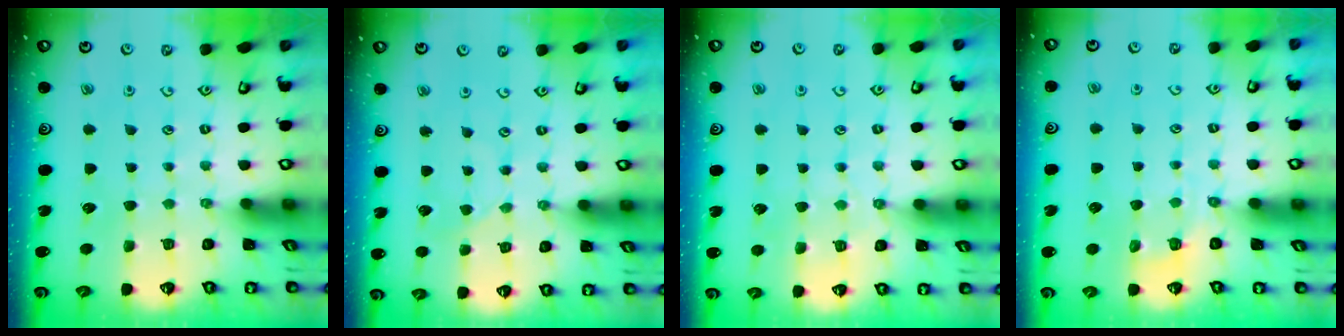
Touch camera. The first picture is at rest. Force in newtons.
{"total": 1.8, "press": 1.7, "slide": 0.4}
{"total": 4.8, "press": 4.7, "slide": 0.7}
{"total": 2.1, "press": 1.0, "slide": 1.9}